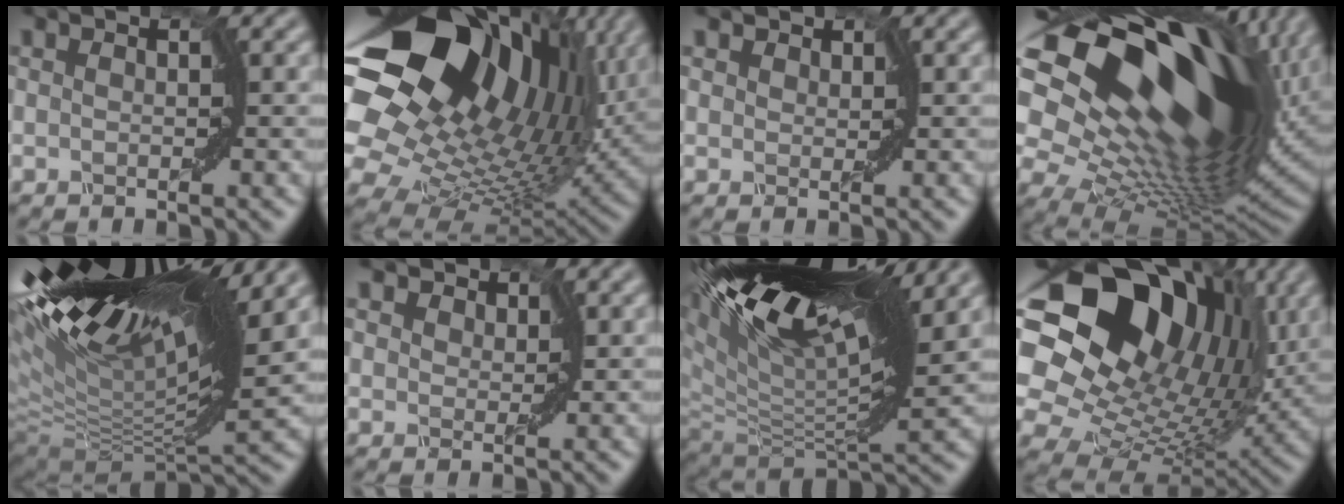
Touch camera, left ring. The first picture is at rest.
{"total": 19.4, "force": [8.3, 12.6, 12.1], "torque": [-0.259, 0.023, 0.149]}
{"total": 1.2, "force": [0.9, 0.7, 0.4], "torque": [-0.014, 0.003, 0.009]}
{"total": 21.0, "force": [6.1, 11.7, 16.2], "torque": [-0.296, 0.018, 0.113]}
{"total": 17.9, "force": [8.3, 4.7, 15.2], "torque": [-0.260, 0.031, 0.142]}
{"total": 2.7, "force": [2.0, 1.5, 1.1], "torque": [-0.033, -0.004, 0.028]}
{"total": 16.6, "force": [8.6, 6.2, 12.8], "torque": [-0.251, 0.035, 0.145]}
{"total": 18.2, "force": [6.8, 12.9, 10.9], "torque": [-0.219, 0.031, 0.123]}